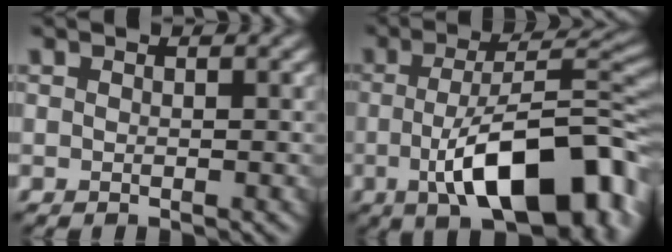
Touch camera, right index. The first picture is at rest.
{"total": 13.0, "force": [-4.0, 5.1, 11.3], "torque": [-0.167, -0.004, -0.065]}